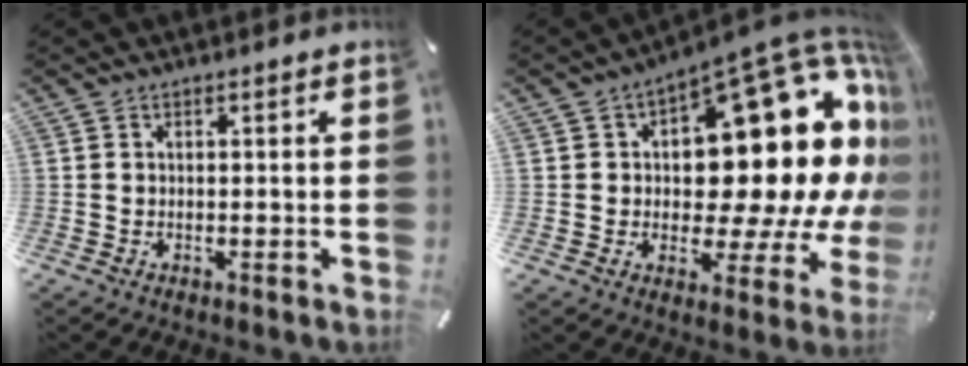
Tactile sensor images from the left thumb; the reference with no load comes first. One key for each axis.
{"total": 24.9, "fx": 7.6, "fy": 13.1, "fz": 19.8, "tx": -0.239, "ty": -0.079, "tz": 0.132}